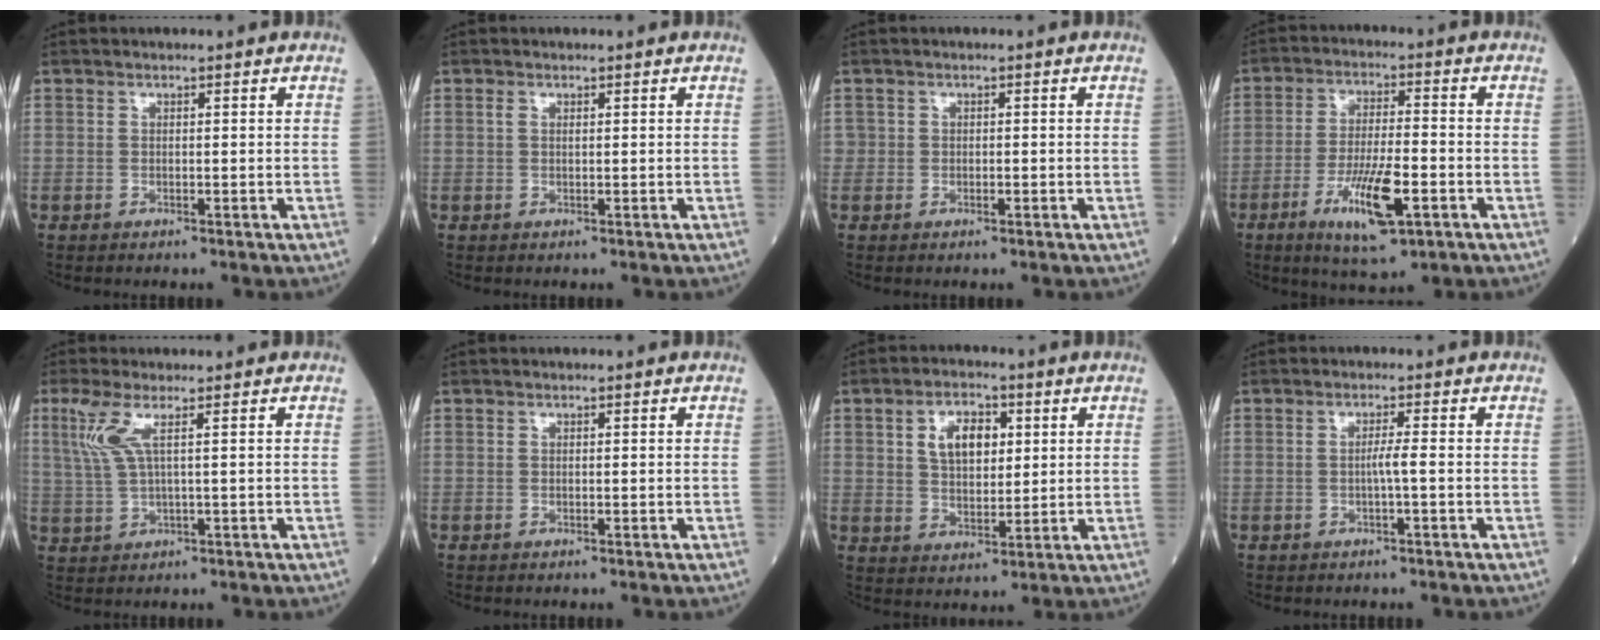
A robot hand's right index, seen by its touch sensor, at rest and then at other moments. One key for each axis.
{"total": 0.8, "fx": 0.4, "fy": 0.4, "fz": 0.6, "tx": -0.018, "ty": 0.007, "tz": 0.007}
{"total": 0.9, "fx": -0.3, "fy": 0.8, "fz": 0.3, "tx": 0.000, "ty": 0.003, "tz": -0.005}
{"total": 10.3, "fx": -4.4, "fy": 2.0, "fz": 9.1, "tx": -0.170, "ty": -0.012, "tz": -0.072}
{"total": 4.6, "fx": 1.8, "fy": 0.3, "fz": 4.2, "tx": -0.108, "ty": 0.009, "tz": 0.044}
{"total": 0.0}
{"total": 7.1, "fx": 2.2, "fy": 4.0, "fz": 5.5, "tx": -0.099, "ty": 0.012, "tz": 0.044}
{"total": 1.8, "fx": -0.5, "fy": -0.4, "fz": 1.7, "tx": -0.028, "ty": 0.001, "tz": -0.010}